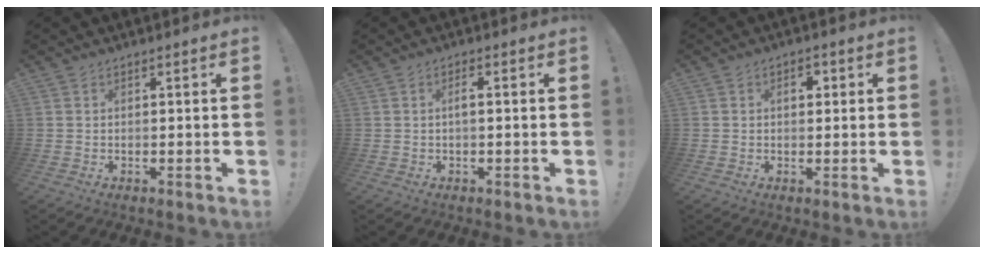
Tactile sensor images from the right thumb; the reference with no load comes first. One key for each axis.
{"total": 2.0, "fx": -0.2, "fy": 0.5, "fz": 2.0, "tx": -0.035, "ty": 0.002, "tz": -0.007}
{"total": 3.2, "fx": 0.7, "fy": 1.9, "fz": 2.4, "tx": -0.019, "ty": -0.002, "tz": 0.002}